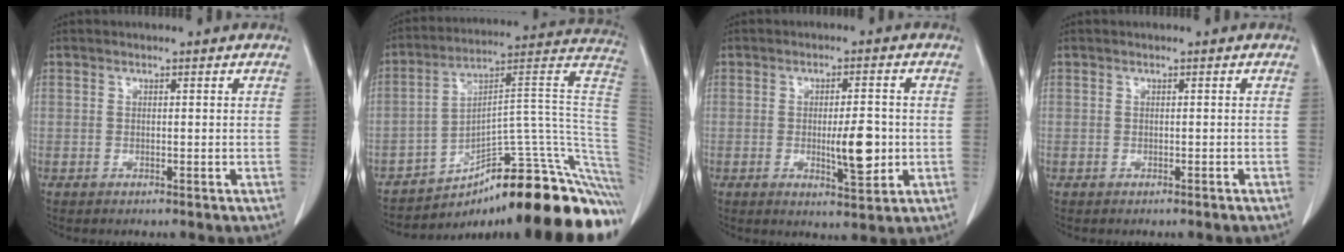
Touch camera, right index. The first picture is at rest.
{"total": 24.6, "force": [-16.2, 6.0, 17.5], "torque": [-0.107, 0.070, -0.212]}
{"total": 6.5, "force": [-0.9, 1.6, 6.2], "torque": [-0.094, -0.006, -0.010]}
{"total": 0.0}